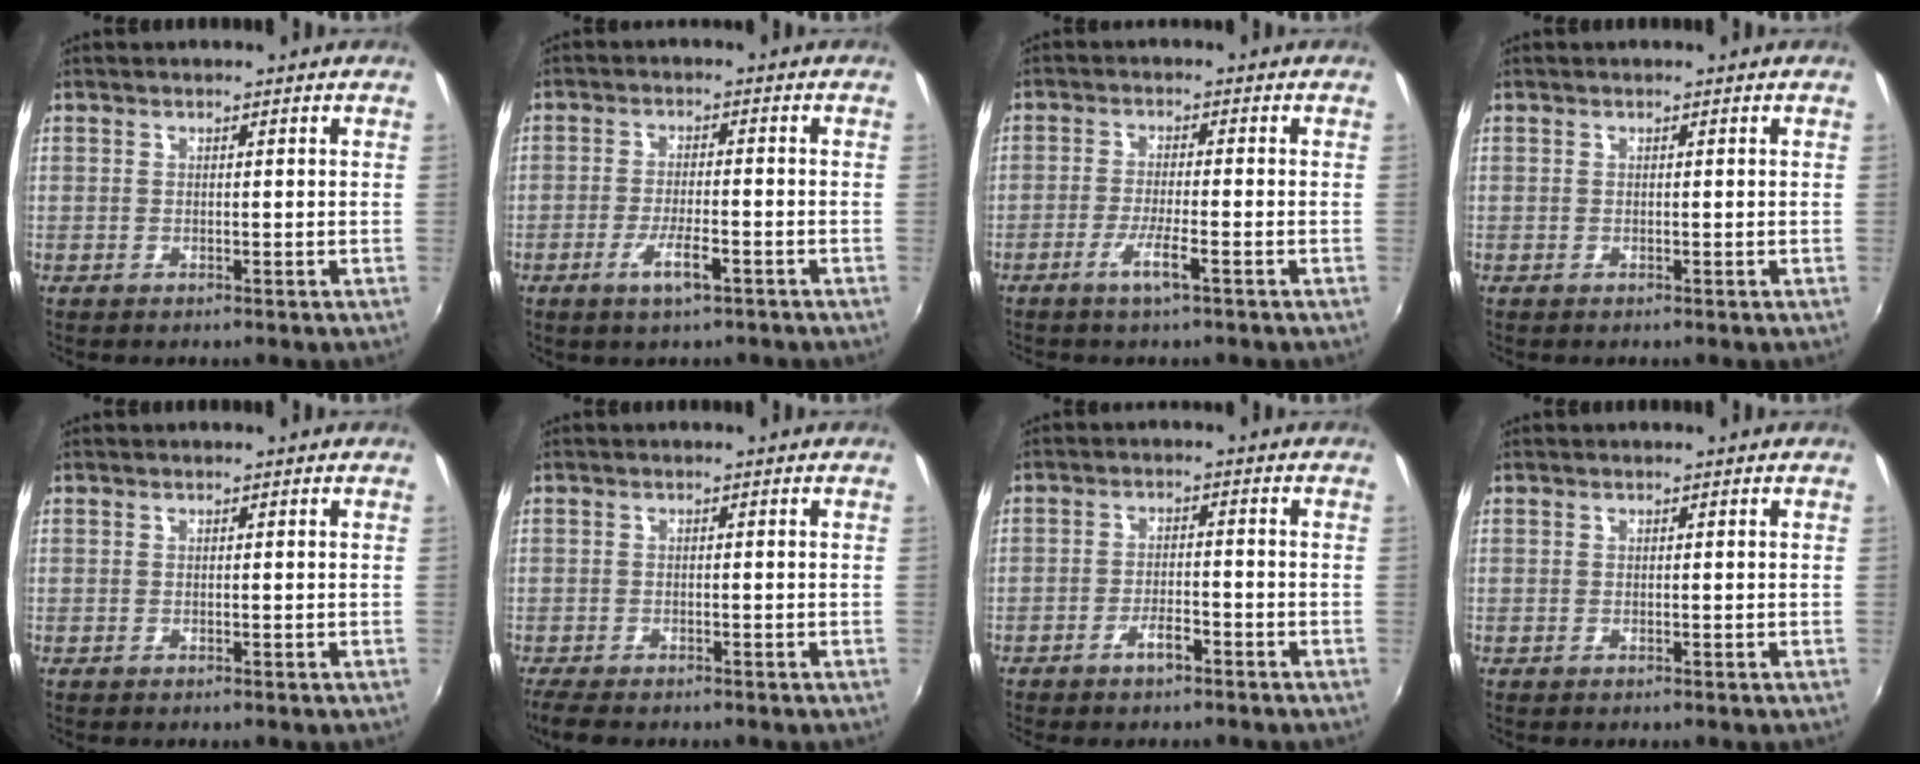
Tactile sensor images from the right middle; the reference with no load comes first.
{"total": 5.1, "force": [-3.0, 1.2, 3.9], "torque": [-0.082, -0.009, -0.052]}
{"total": 4.1, "force": [-2.6, 0.0, 3.2], "torque": [-0.071, -0.007, -0.050]}
{"total": 0.0}
{"total": 0.0}
{"total": 4.3, "force": [-3.6, 1.2, 2.2], "torque": [-0.053, -0.025, -0.066]}
{"total": 3.4, "force": [-2.5, 1.1, 2.1], "torque": [-0.050, 0.001, -0.043]}
{"total": 0.0}